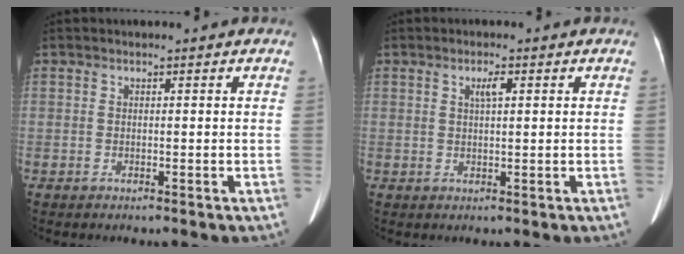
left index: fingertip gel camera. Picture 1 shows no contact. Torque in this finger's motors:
{"motor_torque": [-0.02, -0.10, 0.02, 0.03]}